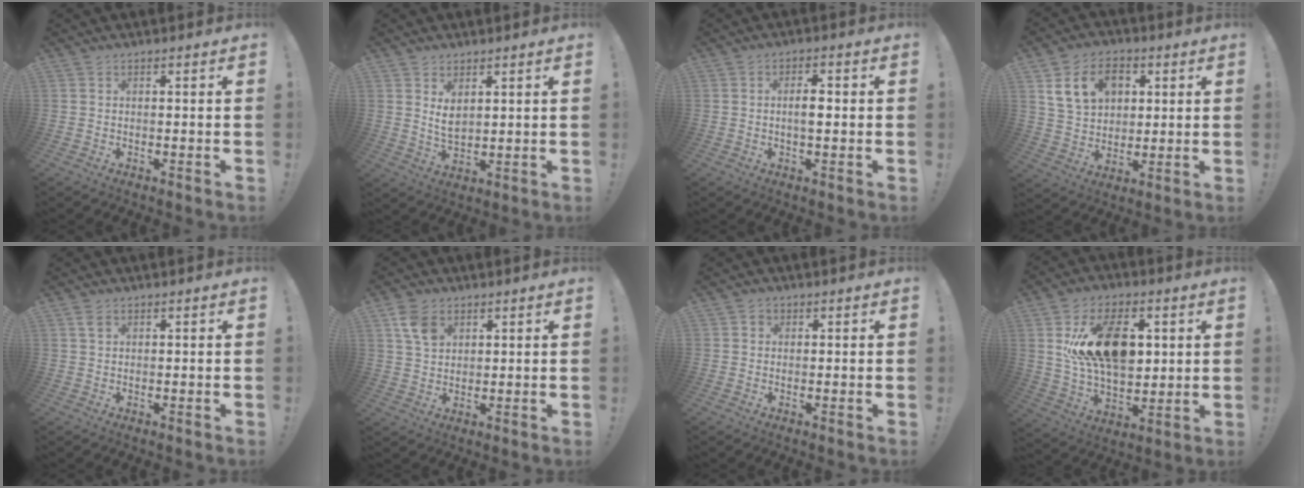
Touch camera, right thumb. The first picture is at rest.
{"total": 5.1, "force": [2.5, 2.8, 3.4], "torque": [-0.052, -0.012, 0.046]}
{"total": 4.1, "force": [-0.3, 1.7, 3.7], "torque": [-0.054, 0.003, -0.010]}
{"total": 14.0, "force": [5.4, 10.5, 7.5], "torque": [-0.115, -0.010, 0.108]}
{"total": 1.9, "force": [1.1, 1.2, 1.1], "torque": [-0.021, 0.000, 0.020]}
{"total": 7.2, "force": [3.5, 5.0, 3.8], "torque": [-0.064, -0.003, 0.069]}
{"total": 1.5, "force": [0.4, 1.4, 0.4], "torque": [-0.007, 0.002, 0.007]}
{"total": 20.2, "force": [5.0, 12.6, 14.9], "torque": [-0.232, -0.014, 0.089]}